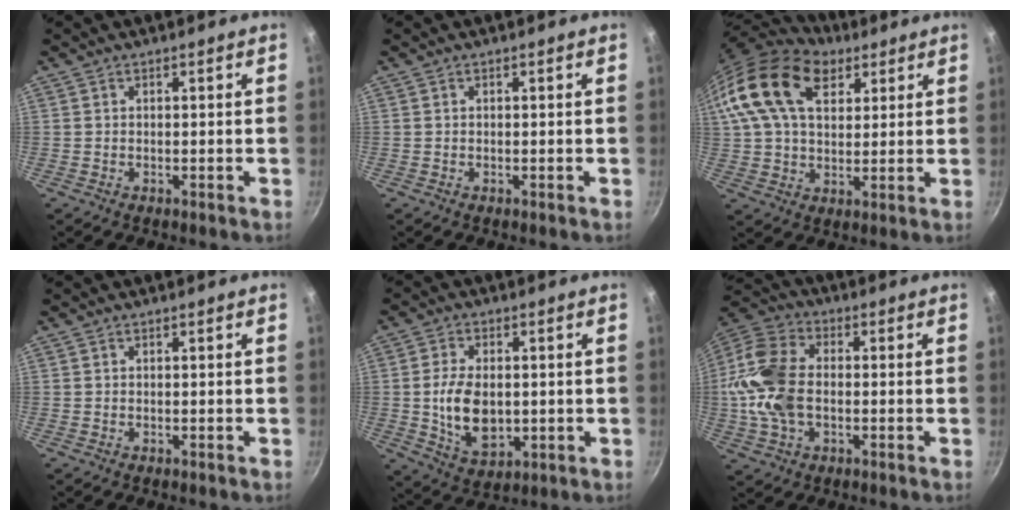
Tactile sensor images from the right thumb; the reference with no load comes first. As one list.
[{"total": 0.0}, {"total": 18.3, "force": [8.7, 11.0, 11.8], "torque": [-0.201, -0.009, 0.150]}, {"total": 0.0}, {"total": 10.9, "force": [-0.2, 6.7, 8.5], "torque": [-0.143, -0.010, 0.004]}, {"total": 15.2, "force": [-1.0, 10.0, 11.4], "torque": [-0.221, 0.025, -0.033]}]